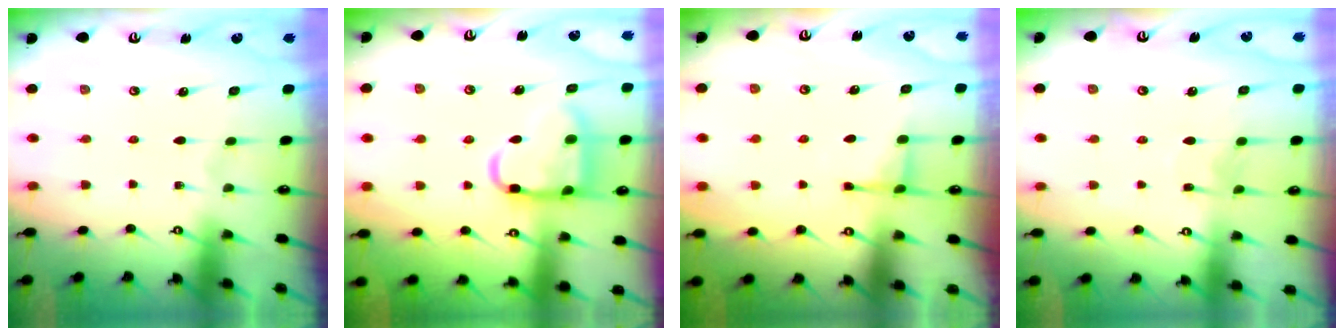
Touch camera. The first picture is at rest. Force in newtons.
{"total": 14.7, "press": 14.7, "slide": 1.4}
{"total": 3.8, "press": 3.7, "slide": 0.9}
{"total": 6.5, "press": 6.5, "slide": 0.6}